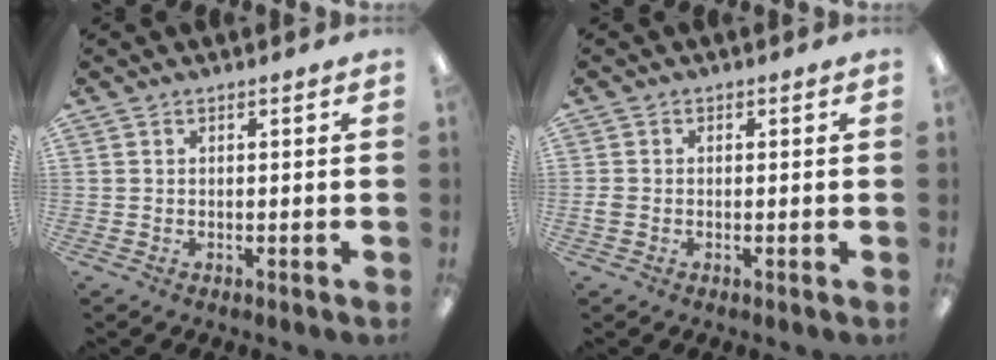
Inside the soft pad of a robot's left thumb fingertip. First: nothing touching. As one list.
[{"total": 1.3, "force": [-0.4, 1.1, 0.6], "torque": [-0.009, 0.004, -0.007]}]